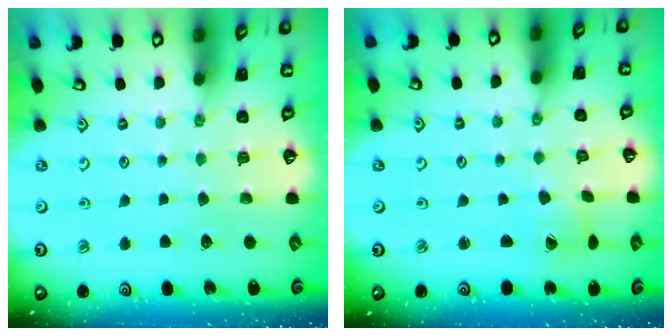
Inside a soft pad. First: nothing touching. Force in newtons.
{"total": 1.9, "press": 1.9, "slide": 0.2}